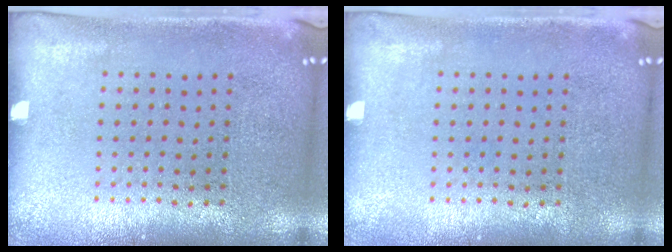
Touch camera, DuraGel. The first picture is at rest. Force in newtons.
{"total": 0.0}